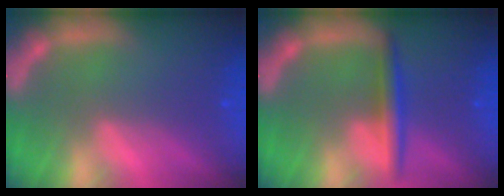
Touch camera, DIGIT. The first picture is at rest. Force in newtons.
{"total": 3.0}